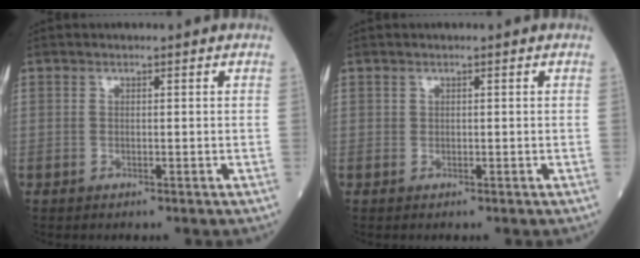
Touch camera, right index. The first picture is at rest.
{"total": 0.0}